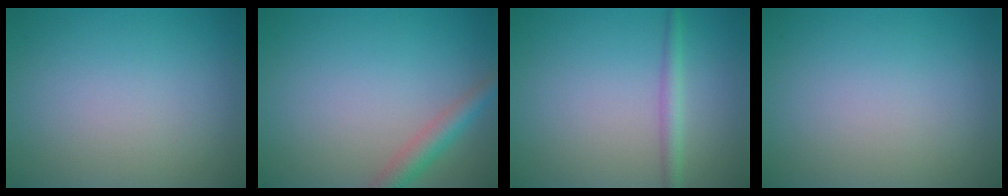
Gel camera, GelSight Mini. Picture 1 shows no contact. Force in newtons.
{"total": 2.7, "press": 2.7, "slide": 0.1}
{"total": 1.8, "press": 1.8, "slide": 0.0}
{"total": 0.0}